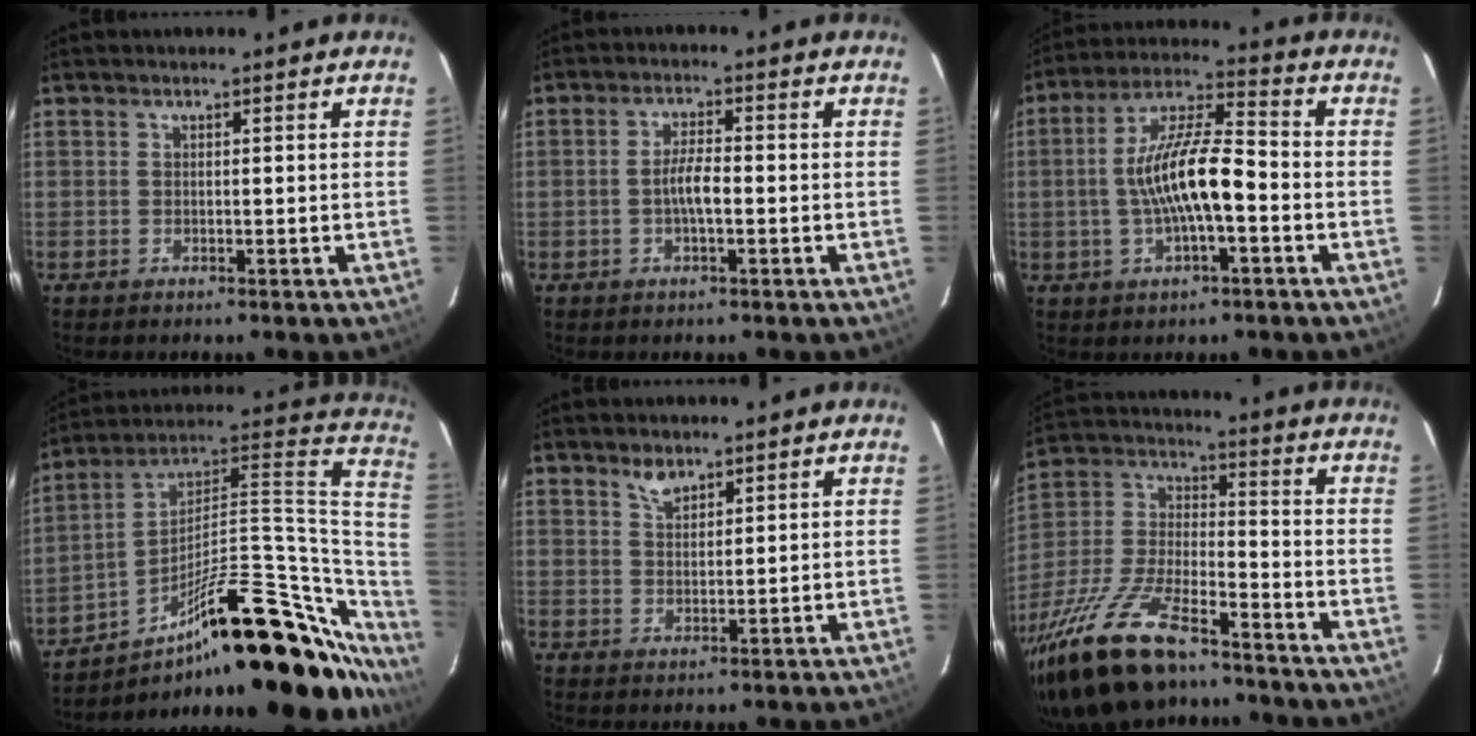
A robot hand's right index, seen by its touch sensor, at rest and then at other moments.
{"total": 3.8, "force": [-1.0, 0.9, 3.5], "torque": [-0.069, 0.005, -0.018]}
{"total": 12.4, "force": [-2.5, 3.2, 11.8], "torque": [-0.223, 0.014, -0.046]}
{"total": 31.9, "force": [-16.9, 11.7, 24.3], "torque": [-0.327, 0.042, -0.254]}
{"total": 3.0, "force": [2.4, 1.4, 1.3], "torque": [-0.019, 0.004, 0.044]}
{"total": 23.8, "force": [-17.4, 7.9, 14.2], "torque": [-0.304, -0.027, -0.309]}